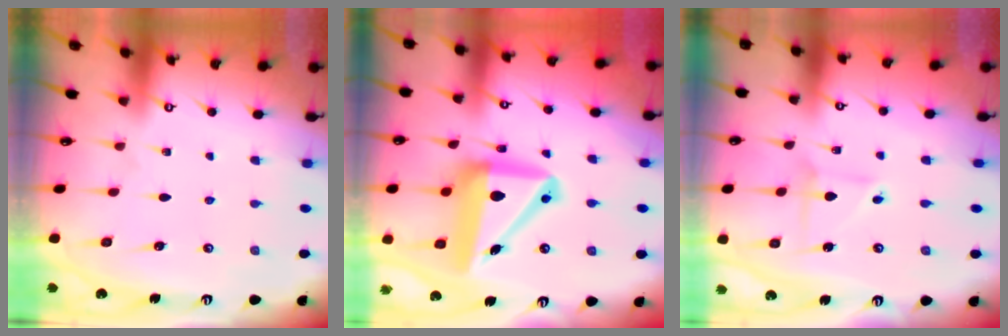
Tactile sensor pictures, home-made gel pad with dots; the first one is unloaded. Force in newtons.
{"total": 15.4, "press": 15.1, "slide": 2.9}
{"total": 3.2, "press": 3.2, "slide": 0.3}